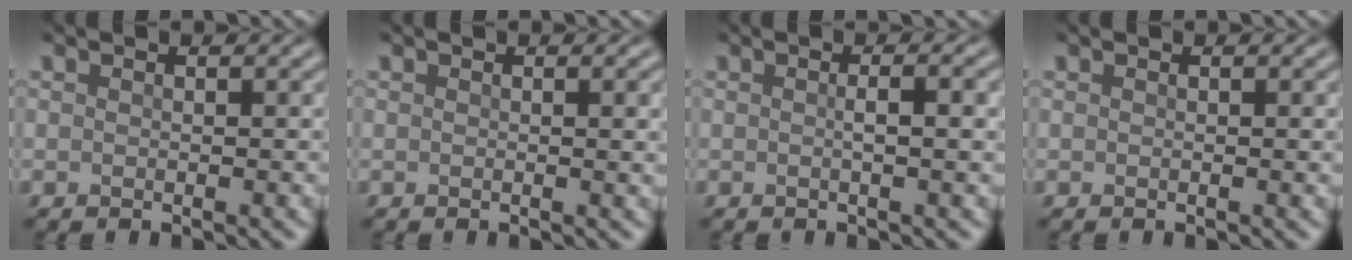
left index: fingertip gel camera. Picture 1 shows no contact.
{"total": 1.7, "force": [0.3, 0.5, 1.6], "torque": [-0.015, 0.002, 0.001]}
{"total": 2.6, "force": [0.1, 0.7, 2.5], "torque": [-0.033, 0.004, -0.003]}
{"total": 0.6, "force": [0.1, 0.1, 0.6], "torque": [-0.006, 0.002, 0.000]}